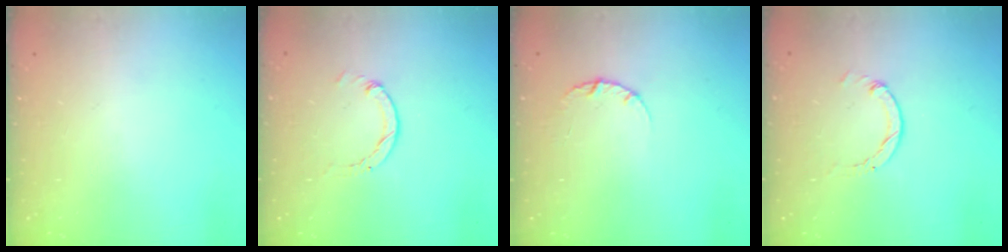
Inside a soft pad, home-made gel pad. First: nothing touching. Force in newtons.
{"total": 1.3, "press": 1.2, "slide": 0.2}
{"total": 2.5, "press": 2.5, "slide": 0.3}
{"total": 1.3, "press": 1.2, "slide": 0.2}